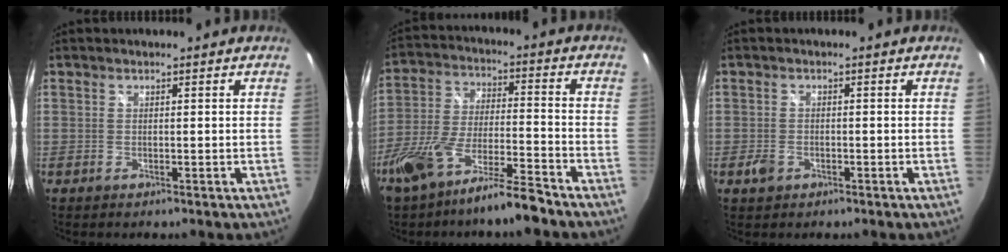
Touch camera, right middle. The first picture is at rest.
{"total": 12.2, "force": [-9.1, 1.9, 7.9], "torque": [-0.164, -0.013, -0.161]}
{"total": 2.6, "force": [-1.3, 1.8, 1.3], "torque": [-0.028, -0.002, -0.023]}